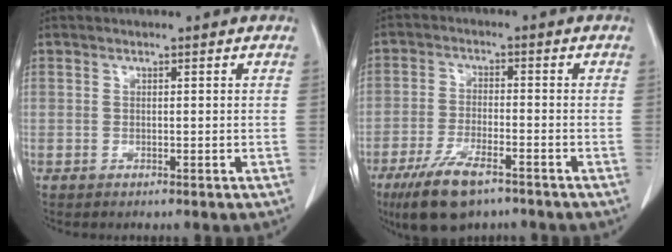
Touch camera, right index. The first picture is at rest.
{"total": 9.2, "force": [-6.2, 2.7, 6.2], "torque": [-0.123, -0.016, -0.107]}